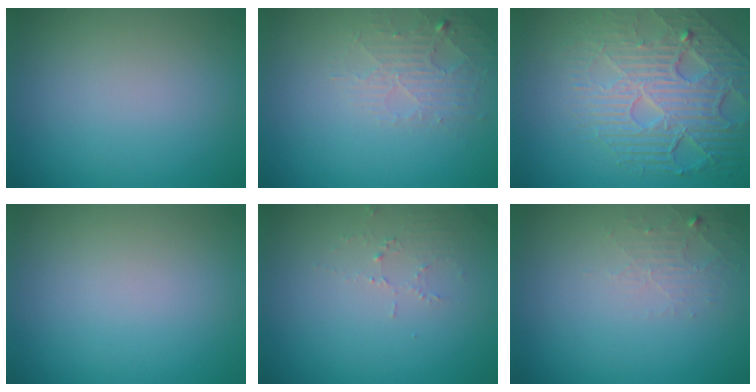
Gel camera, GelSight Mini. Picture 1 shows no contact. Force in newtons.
{"total": 2.6, "press": 2.6, "slide": 0.4}
{"total": 8.0, "press": 5.6, "slide": 5.7}
{"total": 0.0}
{"total": 1.5, "press": 1.5, "slide": 0.2}
{"total": 1.7, "press": 1.7, "slide": 0.3}